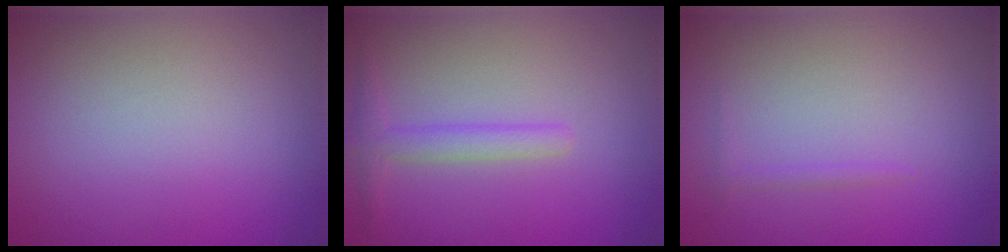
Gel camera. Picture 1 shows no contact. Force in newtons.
{"total": 2.0, "press": 2.0, "slide": 0.1}
{"total": 0.6, "press": 0.6, "slide": 0.1}